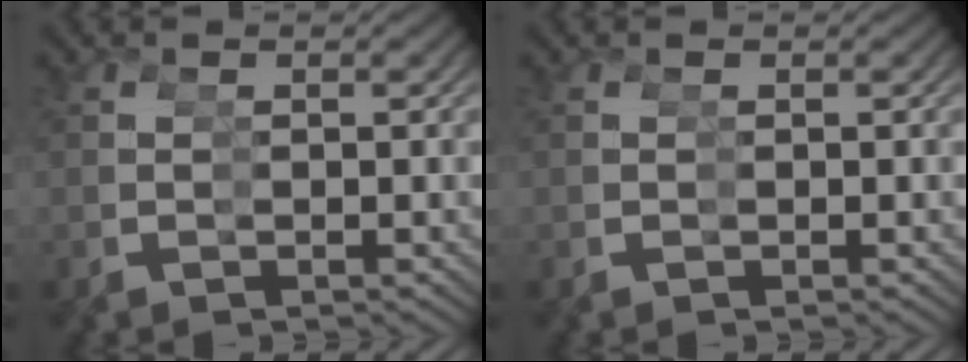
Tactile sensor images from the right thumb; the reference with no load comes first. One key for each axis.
{"total": 0.0}